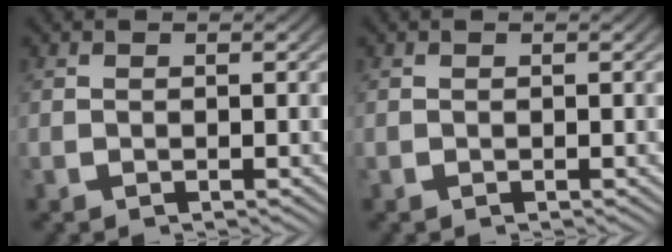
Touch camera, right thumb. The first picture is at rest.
{"total": 0.0}